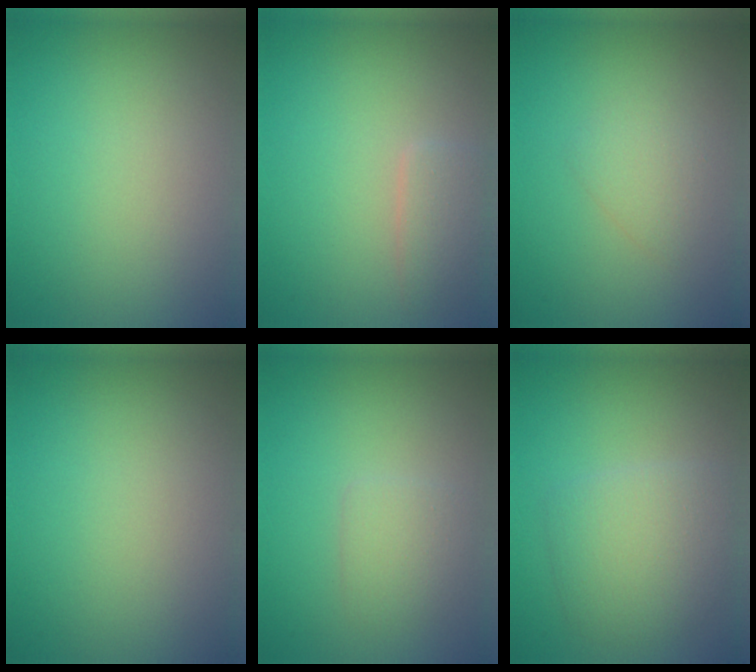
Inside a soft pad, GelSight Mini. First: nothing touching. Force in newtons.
{"total": 2.0, "press": 2.0, "slide": 0.1}
{"total": 1.6, "press": 1.6, "slide": 0.0}
{"total": 0.0}
{"total": 1.9, "press": 1.9, "slide": 0.0}
{"total": 4.0, "press": 4.0, "slide": 0.1}